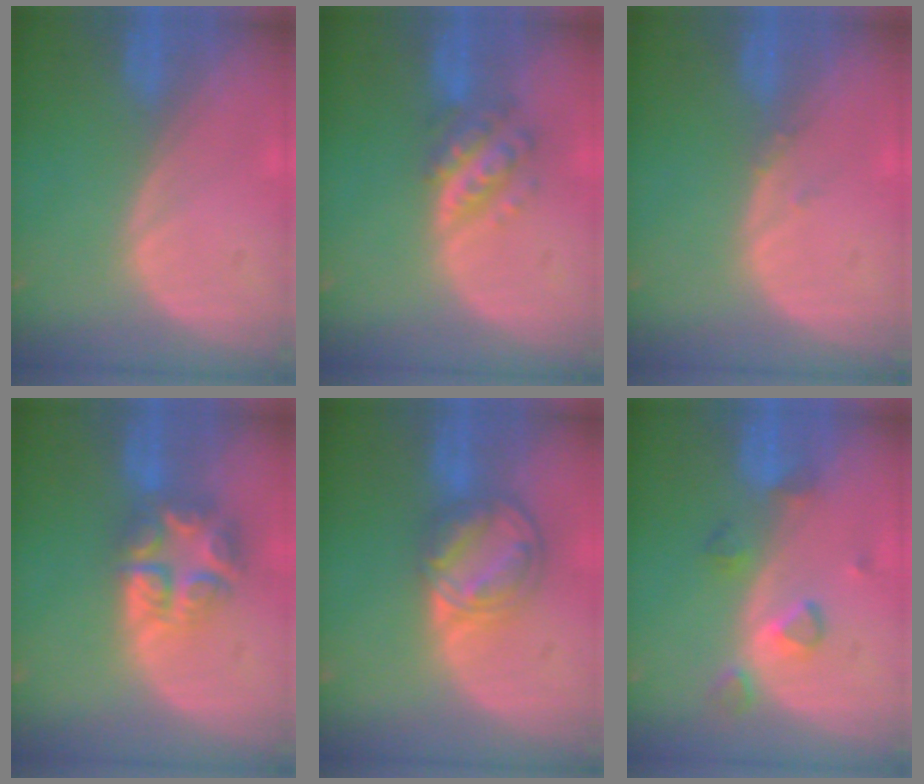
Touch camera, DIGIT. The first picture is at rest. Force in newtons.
{"total": 5.6, "press": 5.2, "slide": 2.2}
{"total": 0.7, "press": 0.7, "slide": 0.3}
{"total": 8.0, "press": 6.9, "slide": 4.2}
{"total": 8.2, "press": 7.0, "slide": 4.4}
{"total": 4.1, "press": 4.0, "slide": 0.9}